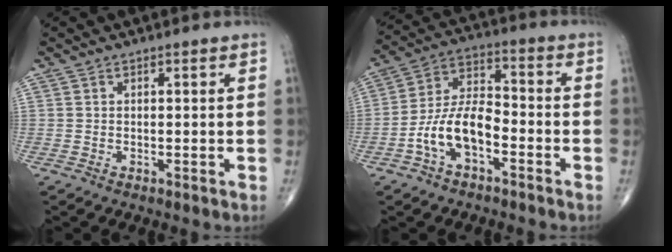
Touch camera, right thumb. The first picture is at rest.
{"total": 10.9, "force": [-4.1, 5.6, 8.4], "torque": [-0.160, 0.045, -0.082]}